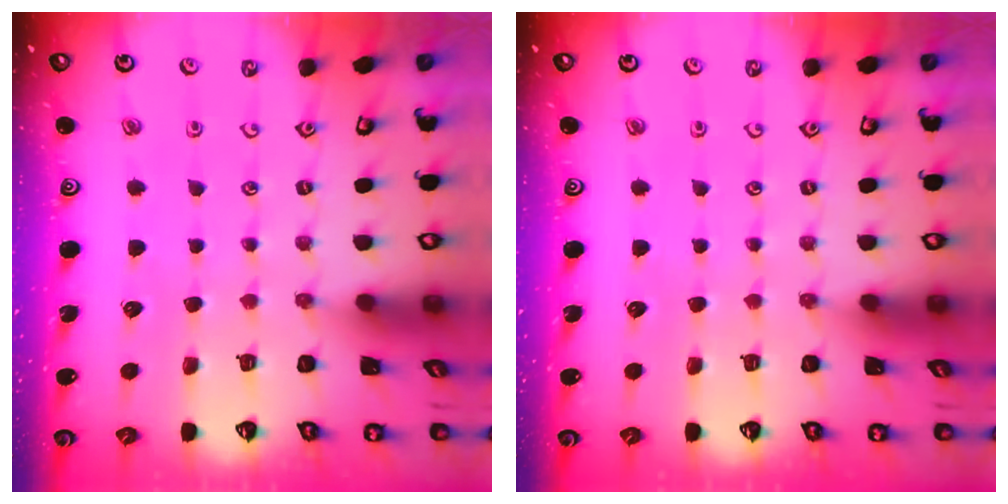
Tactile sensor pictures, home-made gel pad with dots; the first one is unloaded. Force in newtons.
{"total": 0.0}